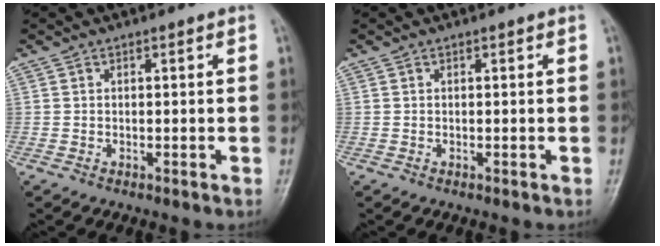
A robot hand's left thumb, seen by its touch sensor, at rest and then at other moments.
{"total": 0.0}